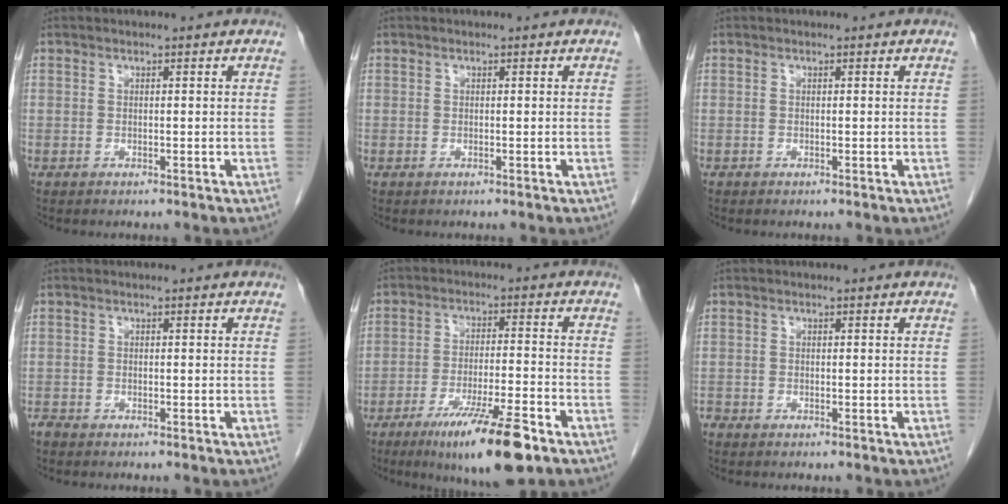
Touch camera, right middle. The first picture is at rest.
{"total": 0.0}
{"total": 0.0}
{"total": 0.6, "force": [-0.6, 0.1, 0.1], "torque": [-0.007, -0.002, -0.014]}
{"total": 12.9, "force": [-8.0, 1.0, 10.1], "torque": [-0.172, -0.030, -0.128]}
{"total": 0.7, "force": [-0.6, 0.3, 0.1], "torque": [-0.006, -0.001, -0.014]}